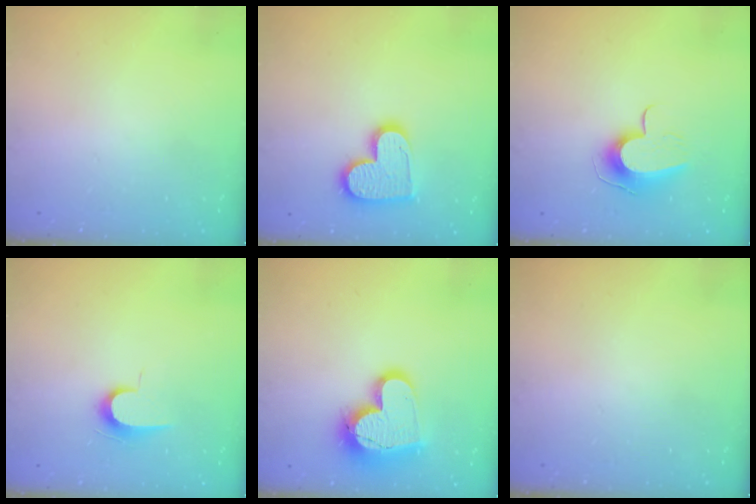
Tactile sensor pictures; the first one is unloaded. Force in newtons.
{"total": 14.3, "press": 14.3, "slide": 1.1}
{"total": 11.2, "press": 11.1, "slide": 0.5}
{"total": 7.2, "press": 7.1, "slide": 0.7}
{"total": 17.1, "press": 17.0, "slide": 1.5}
{"total": 0.0}